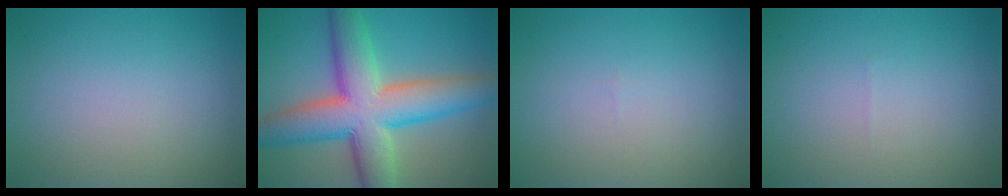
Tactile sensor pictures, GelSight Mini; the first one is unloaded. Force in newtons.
{"total": 11.3, "press": 11.3, "slide": 0.6}
{"total": 0.0}
{"total": 0.0}